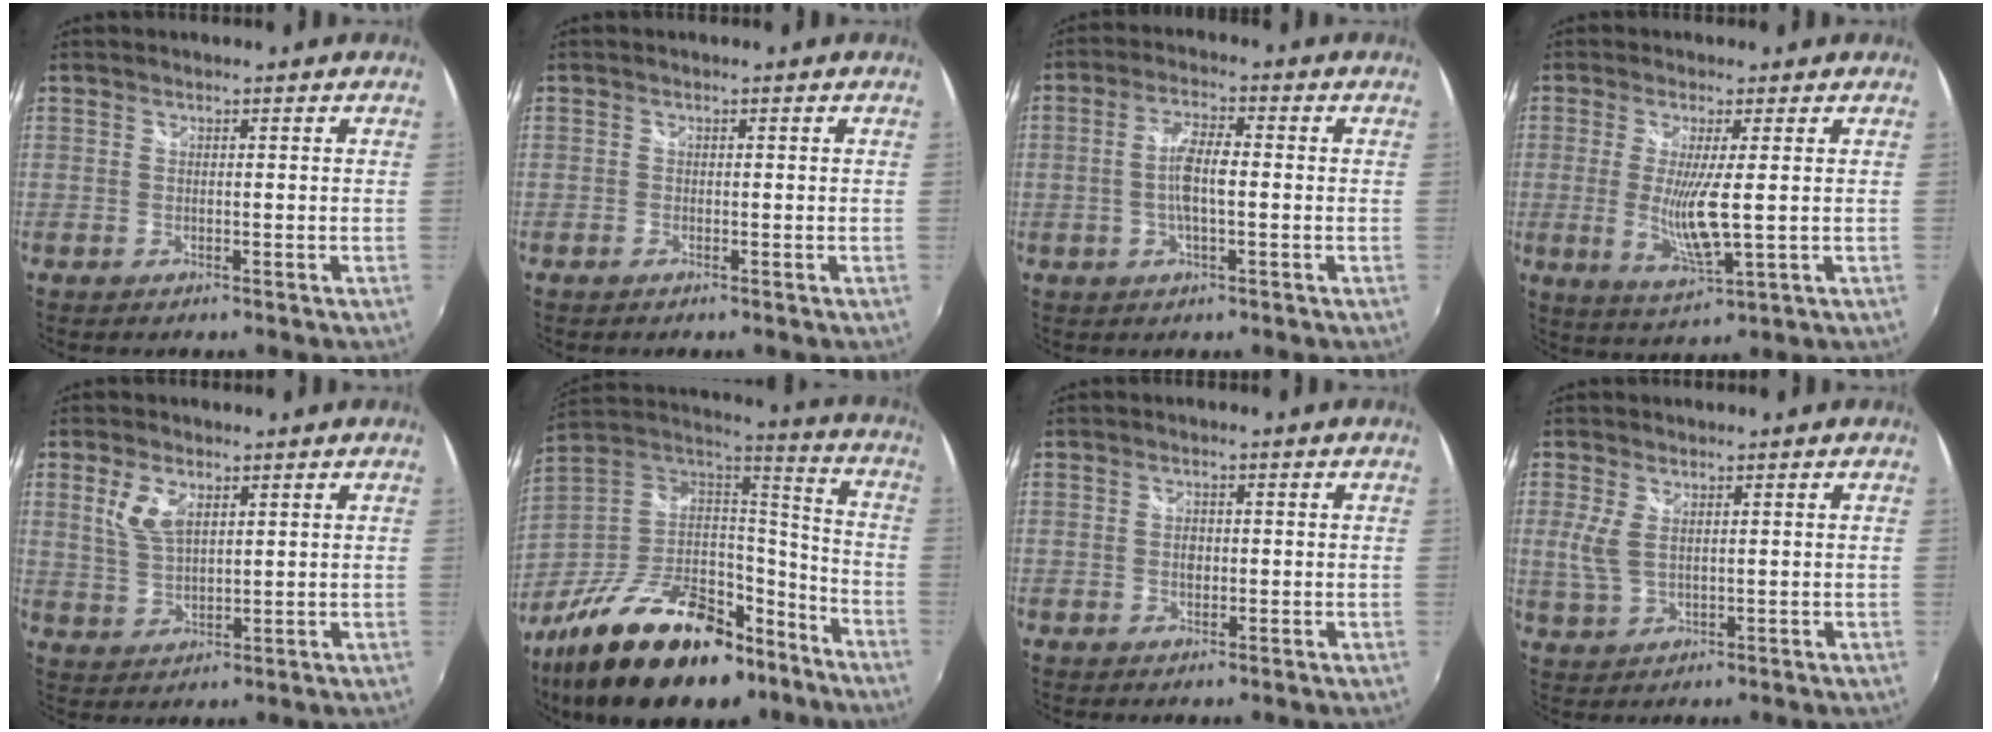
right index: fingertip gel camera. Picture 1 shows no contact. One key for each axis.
{"total": 0.7, "fx": -0.6, "fy": 0.3, "fz": 0.2, "tx": -0.005, "ty": -0.002, "tz": -0.013}
{"total": 6.0, "fx": -0.6, "fy": 1.5, "fz": 5.8, "tx": -0.111, "ty": 0.005, "tz": -0.012}
{"total": 8.1, "fx": -0.2, "fy": 0.6, "fz": 8.1, "tx": -0.160, "ty": -0.020, "tz": -0.002}
{"total": 5.8, "fx": 2.5, "fy": 2.9, "fz": 4.4, "tx": -0.090, "ty": 0.003, "tz": 0.051}
{"total": 32.0, "fx": -20.0, "fy": 15.8, "fz": 19.3, "tx": -0.361, "ty": 0.006, "tz": -0.302}
{"total": 1.5, "fx": -0.1, "fy": 1.2, "fz": 0.9, "tx": -0.017, "ty": 0.002, "tz": -0.004}
{"total": 4.1, "fx": 0.9, "fy": 2.0, "fz": 3.5, "tx": -0.079, "ty": -0.001, "tz": 0.020}